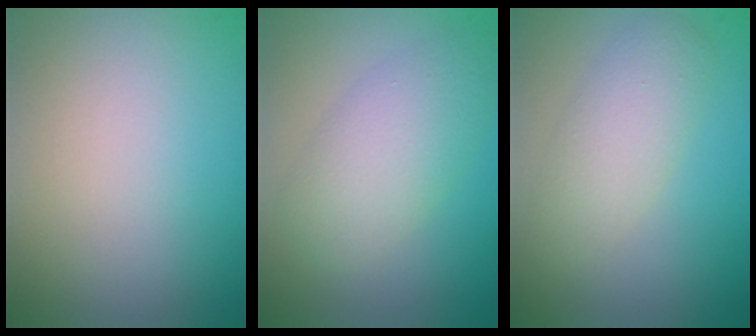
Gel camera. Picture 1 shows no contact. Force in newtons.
{"total": 4.8, "press": 4.8, "slide": 0.1}
{"total": 3.5, "press": 3.5, "slide": 0.2}